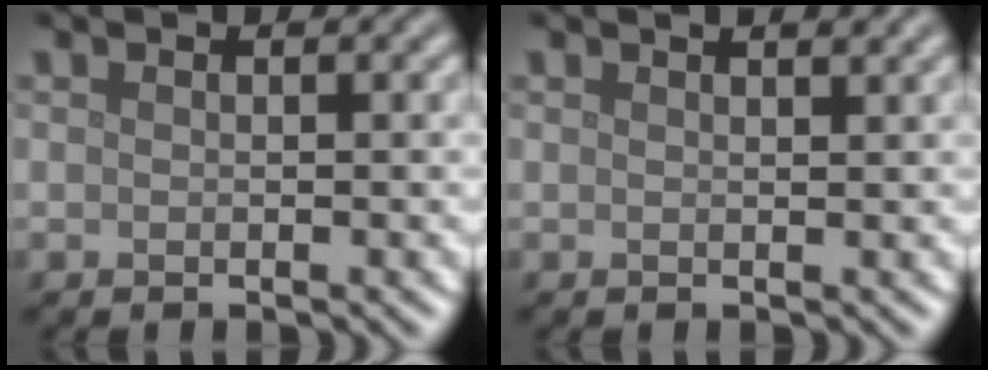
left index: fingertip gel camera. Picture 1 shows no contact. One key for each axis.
{"total": 1.5, "fx": 1.2, "fy": 0.4, "fz": 0.8, "tx": -0.009, "ty": 0.000, "tz": 0.011}